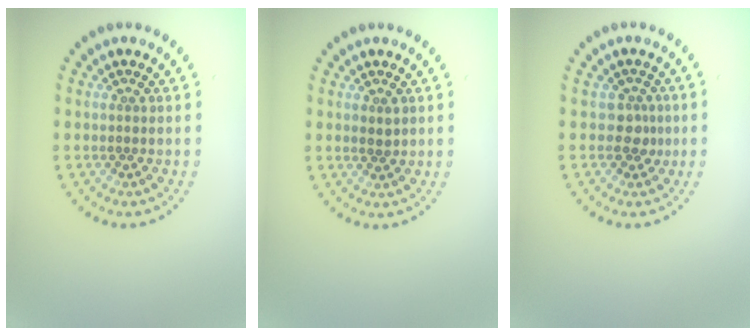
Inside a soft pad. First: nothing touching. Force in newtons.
{"total": 1.1, "press": 1.1, "slide": 0.3}
{"total": 1.7, "press": 1.4, "slide": 1.1}